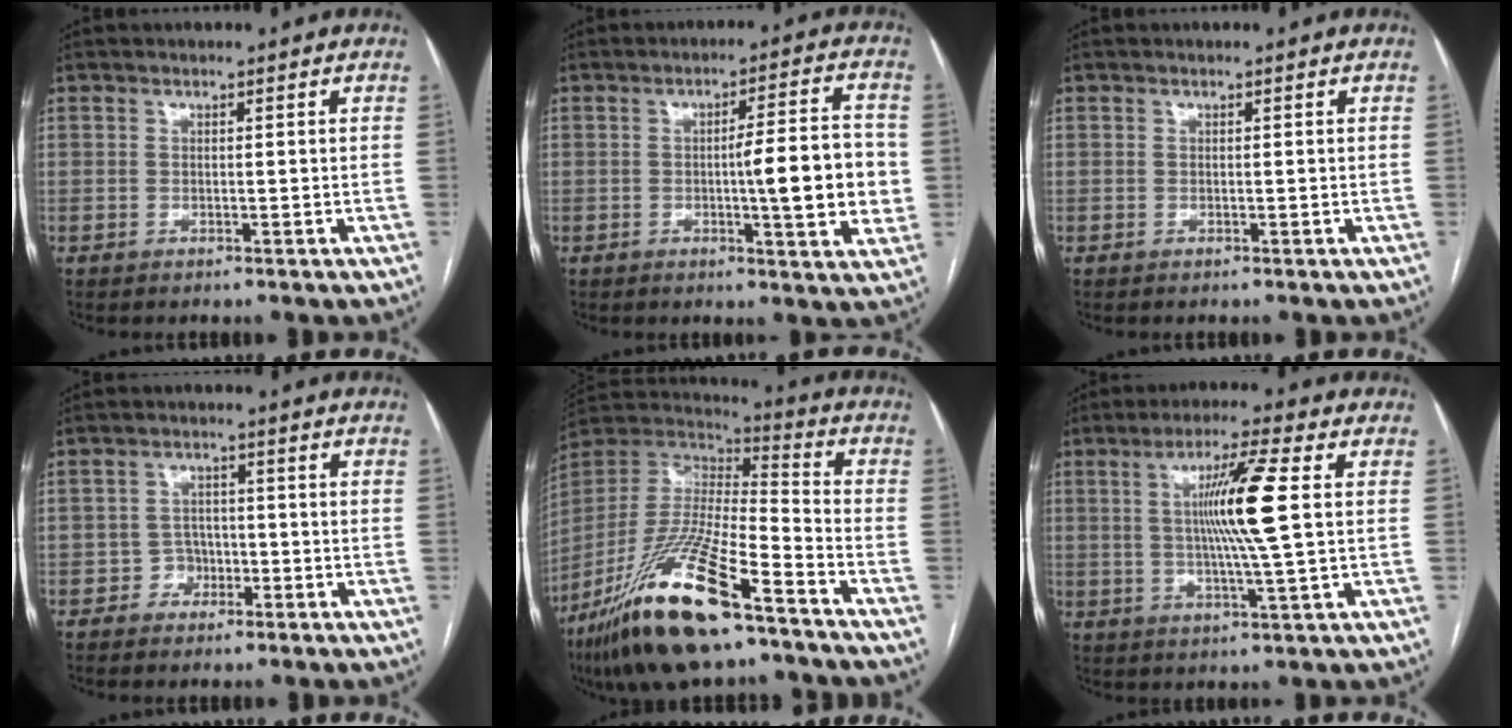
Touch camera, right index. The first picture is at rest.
{"total": 10.7, "force": [-0.9, 1.4, 10.6], "torque": [-0.139, 0.012, -0.013]}
{"total": 0.0}
{"total": 2.9, "force": [-1.4, 2.5, 0.4], "torque": [0.001, 0.013, -0.025]}
{"total": 23.4, "force": [-15.1, 4.6, 17.3], "torque": [-0.359, -0.041, -0.276]}
{"total": 10.3, "force": [1.5, -0.9, 10.2], "torque": [-0.184, -0.001, 0.027]}